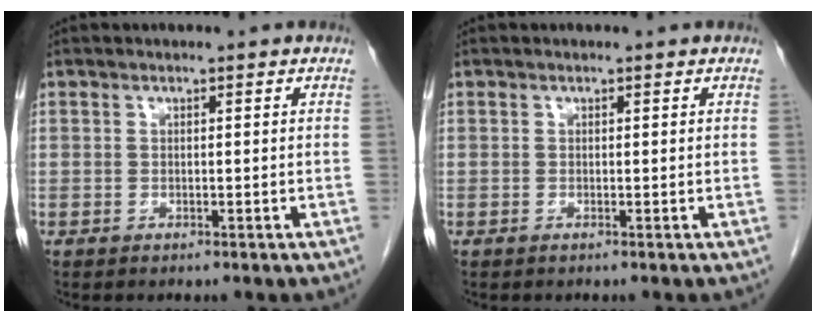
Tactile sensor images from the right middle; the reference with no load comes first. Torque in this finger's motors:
{"motor_torque": [0.00, 0.18, 0.03, 0.01]}